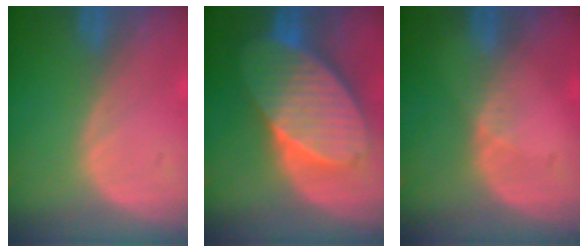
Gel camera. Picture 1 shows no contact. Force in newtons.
{"total": 11.0, "press": 11.0, "slide": 0.7}
{"total": 1.8, "press": 1.2, "slide": 1.3}